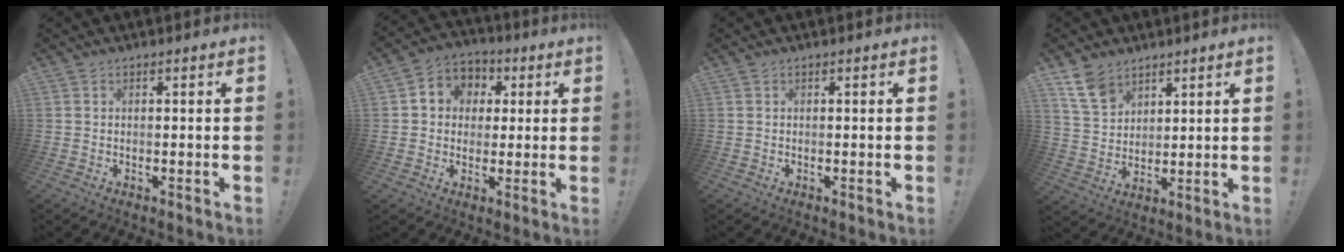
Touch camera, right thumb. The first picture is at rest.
{"total": 7.2, "force": [0.4, 6.8, 2.2], "torque": [-0.036, 0.006, 0.014]}
{"total": 0.0}
{"total": 9.9, "force": [6.8, 5.9, 3.9], "torque": [-0.073, -0.035, 0.136]}